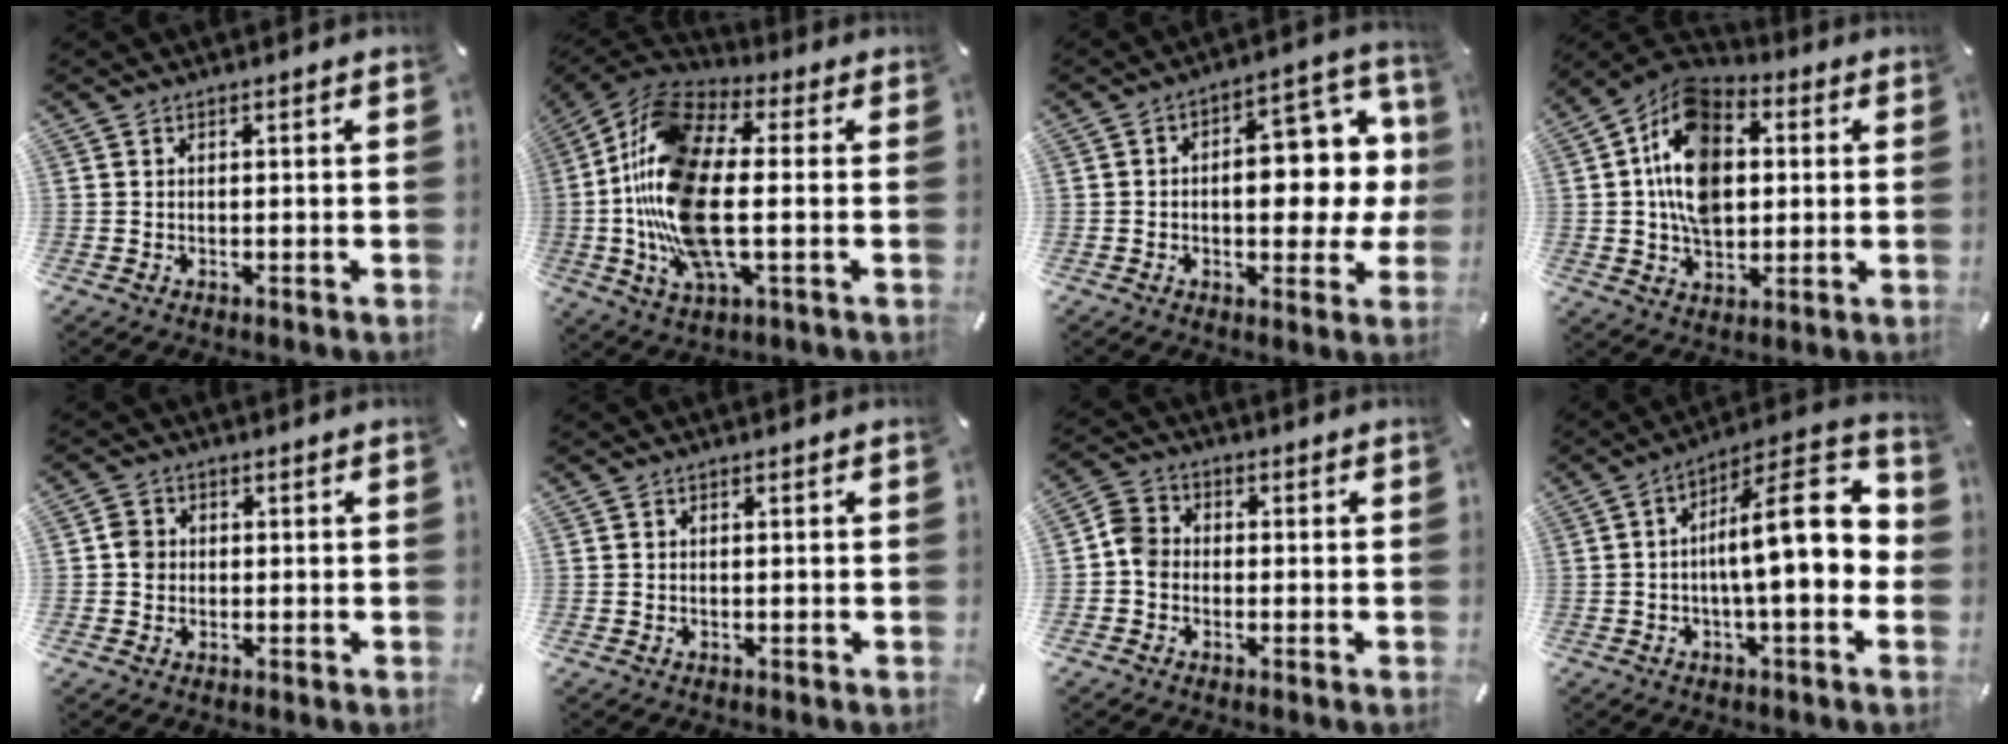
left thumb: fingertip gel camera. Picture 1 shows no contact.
{"total": 21.0, "force": [-2.0, 9.2, 18.8], "torque": [-0.411, -0.010, -0.037]}
{"total": 15.4, "force": [1.2, 8.4, 12.9], "torque": [-0.158, -0.019, 0.021]}
{"total": 15.7, "force": [1.9, 11.1, 11.0], "torque": [-0.216, 0.001, 0.032]}
{"total": 2.8, "force": [-0.3, 2.6, 1.0], "torque": [-0.012, 0.001, -0.008]}
{"total": 0.0}
{"total": 4.8, "force": [-1.2, 4.1, 2.2], "torque": [-0.045, 0.014, -0.021]}
{"total": 17.3, "force": [0.4, 5.1, 16.6], "torque": [-0.228, -0.026, -0.005]}